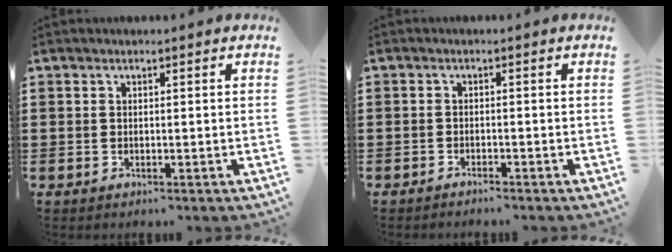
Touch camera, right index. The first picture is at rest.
{"total": 1.2, "force": [-1.2, -0.1, 0.0], "torque": [-0.004, 0.000, -0.024]}